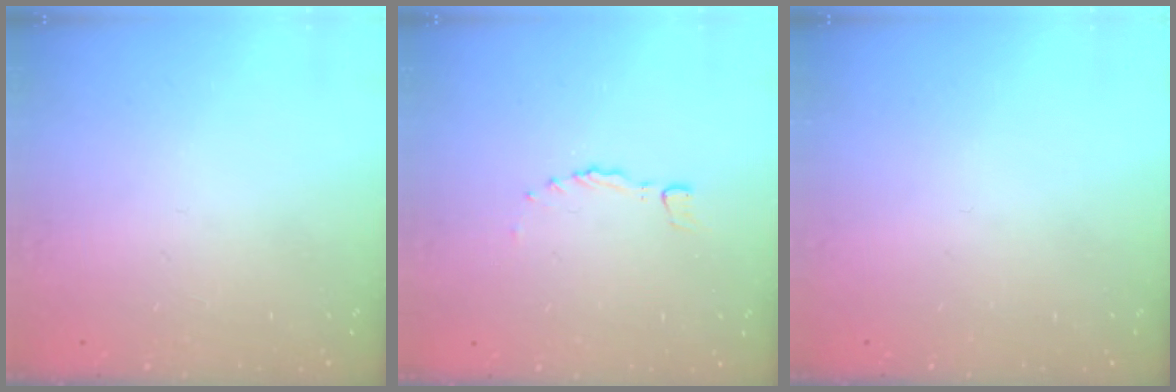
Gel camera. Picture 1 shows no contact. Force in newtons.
{"total": 0.0}
{"total": 0.0}